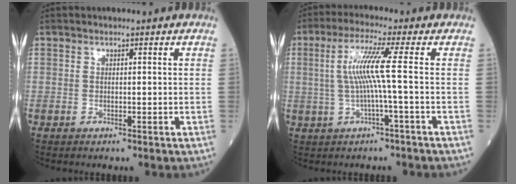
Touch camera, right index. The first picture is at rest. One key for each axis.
{"total": 6.5, "fx": 0.2, "fy": -1.3, "fz": 6.4, "tx": -0.132, "ty": 0.013, "tz": 0.009}